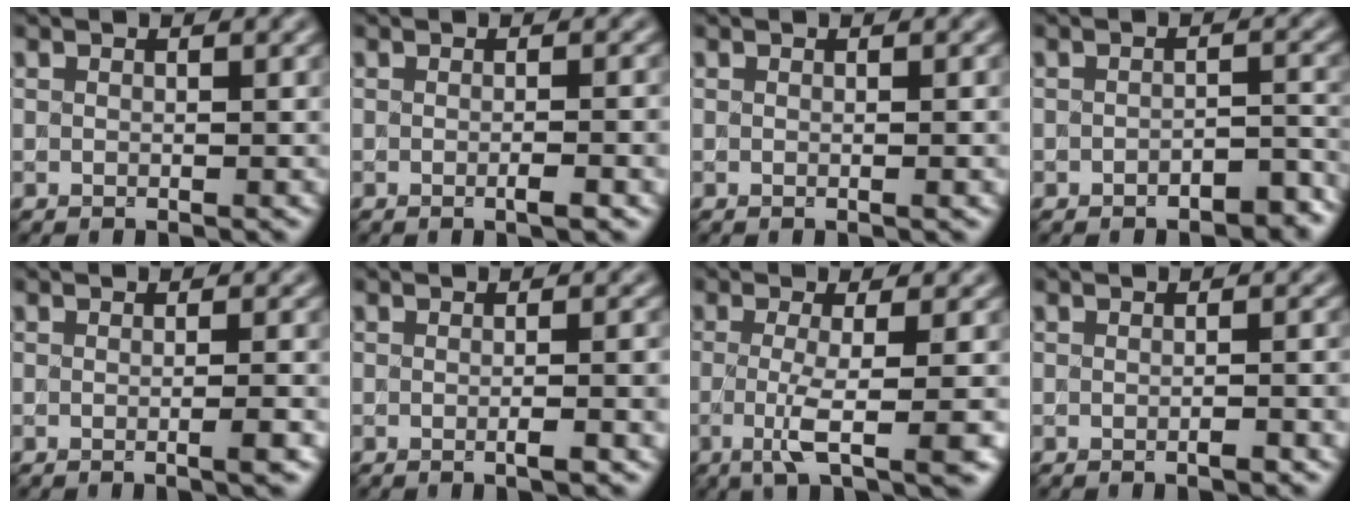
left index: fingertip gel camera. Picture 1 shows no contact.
{"total": 2.4, "force": [-0.5, 0.6, 2.3], "torque": [-0.026, 0.001, -0.010]}
{"total": 1.3, "force": [0.0, 0.4, 1.2], "torque": [-0.012, 0.000, -0.003]}
{"total": 2.7, "force": [-1.9, 1.2, 1.4], "torque": [-0.024, 0.005, -0.025]}
{"total": 2.4, "force": [-0.3, 0.8, 2.3], "torque": [-0.021, -0.001, -0.010]}
{"total": 2.8, "force": [-0.4, 0.8, 2.7], "torque": [-0.028, 0.002, -0.008]}
{"total": 4.9, "force": [-1.0, 1.2, 4.6], "torque": [-0.084, -0.013, -0.022]}
{"total": 1.8, "force": [-0.5, 0.5, 1.6], "torque": [-0.019, 0.002, -0.009]}